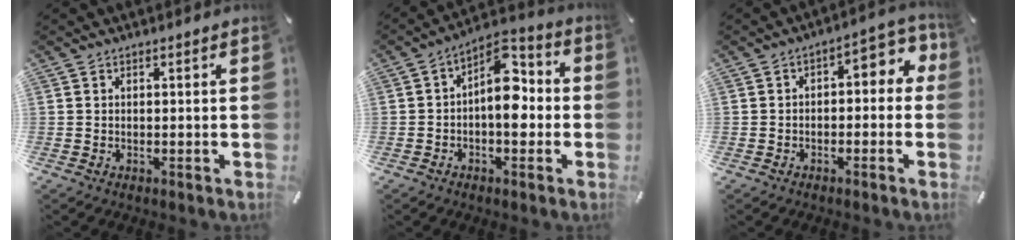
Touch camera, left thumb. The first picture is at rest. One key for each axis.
{"total": 10.1, "fx": -0.2, "fy": 5.9, "fz": 8.2, "tx": -0.111, "ty": -0.010, "tz": -0.007}
{"total": 5.5, "fx": -0.4, "fy": 3.4, "fz": 4.3, "tx": -0.051, "ty": -0.005, "tz": -0.017}